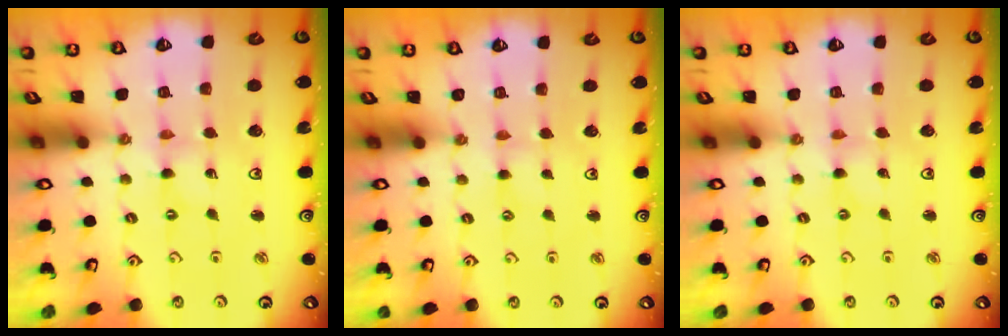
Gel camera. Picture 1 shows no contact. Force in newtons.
{"total": 0.7, "press": 0.6, "slide": 0.2}
{"total": 0.0}